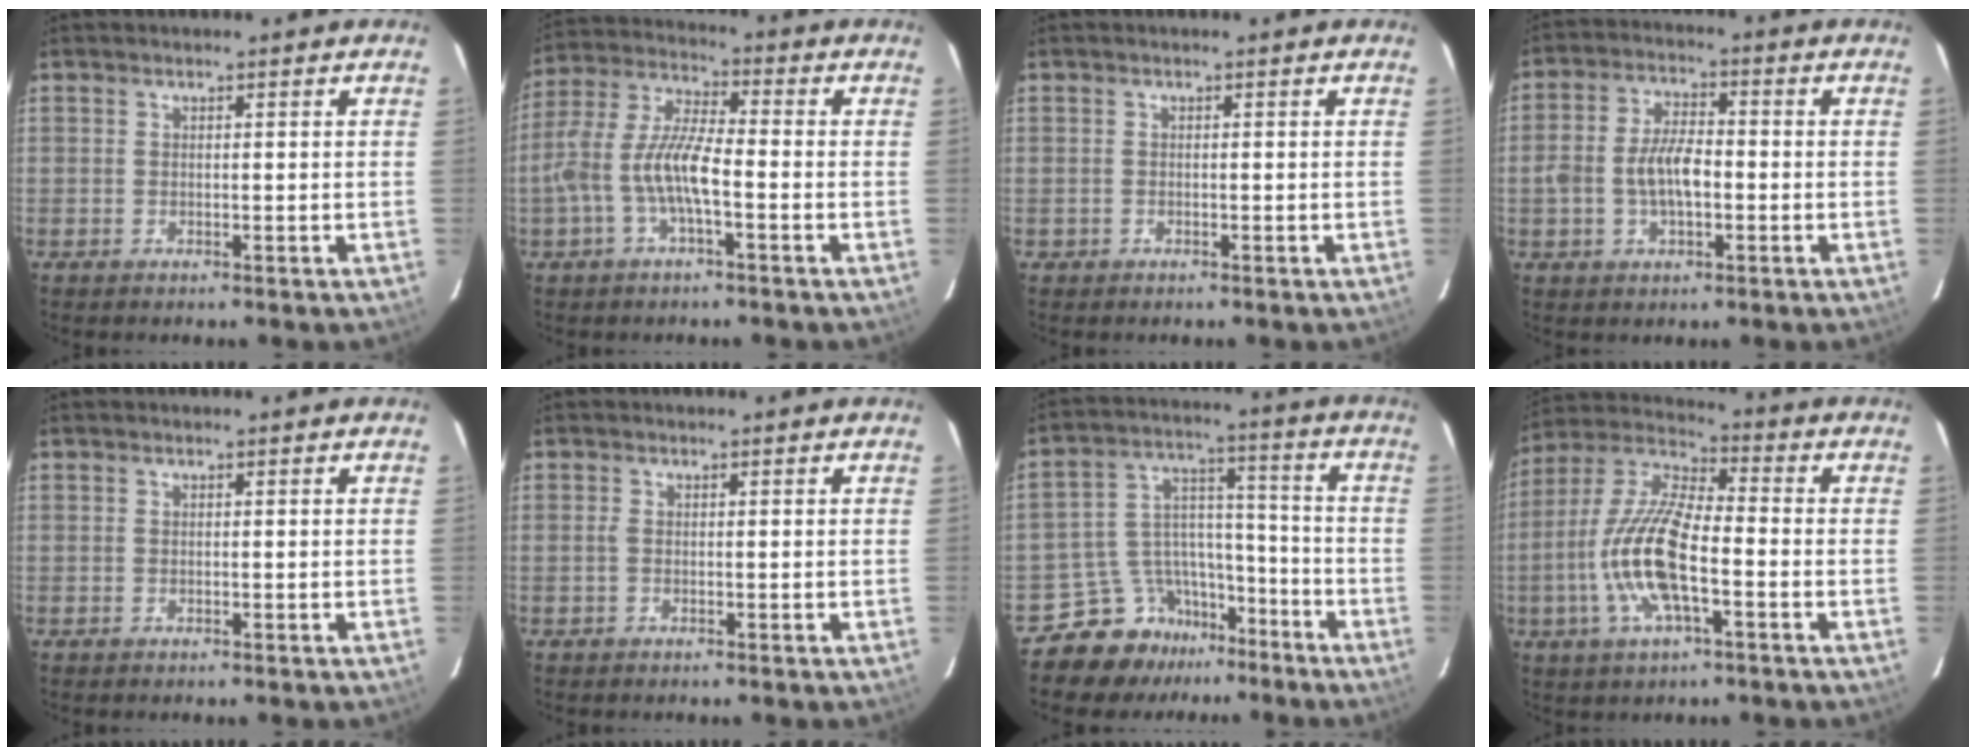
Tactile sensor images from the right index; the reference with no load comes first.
{"total": 10.4, "force": [-3.0, 2.9, 9.6], "torque": [-0.212, 0.008, -0.059]}
{"total": 0.6, "force": [-0.4, 0.5, -0.1], "torque": [0.000, 0.002, -0.006]}
{"total": 7.5, "force": [-1.4, 3.8, 6.4], "torque": [-0.126, 0.011, -0.022]}
{"total": 0.0}
{"total": 0.7, "force": [0.0, 0.4, 0.6], "torque": [-0.015, 0.000, -0.003]}
{"total": 11.1, "force": [-9.1, 6.4, 1.0], "torque": [-0.033, 0.066, -0.151]}
{"total": 15.1, "force": [-4.2, 4.9, 13.7], "torque": [-0.283, -0.001, -0.086]}